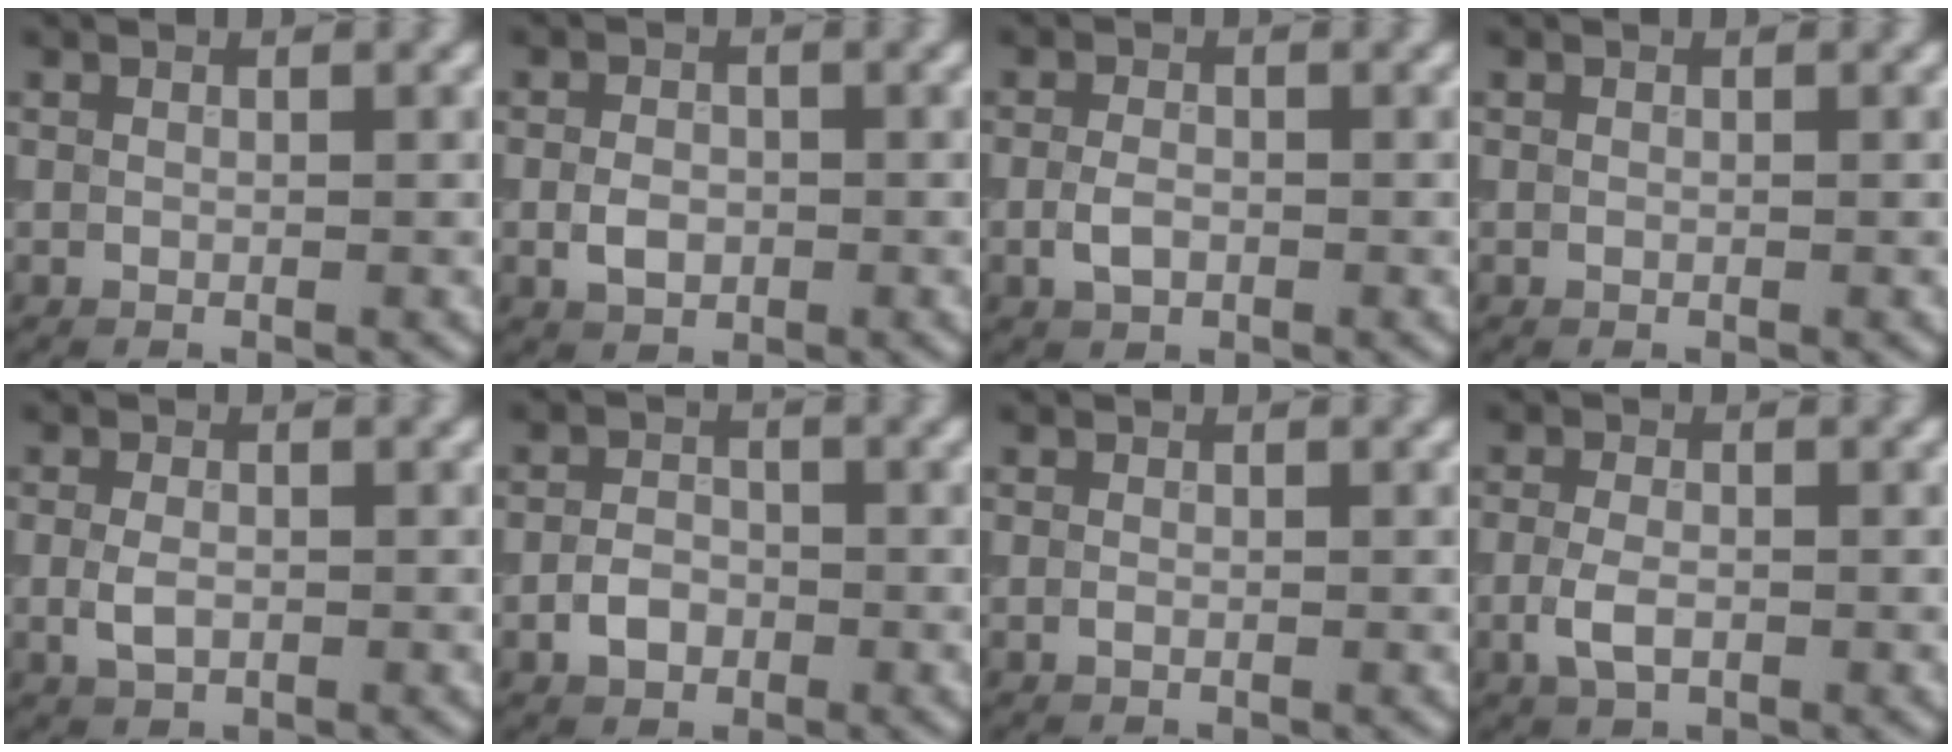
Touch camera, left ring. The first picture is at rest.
{"total": 2.4, "force": [-0.6, 1.7, 1.5], "torque": [-0.028, -0.001, -0.015]}
{"total": 2.0, "force": [-0.6, 1.2, 1.4], "torque": [-0.029, 0.000, -0.014]}
{"total": 0.0}
{"total": 2.0, "force": [-0.3, 1.3, 1.5], "torque": [-0.035, -0.002, -0.006]}
{"total": 2.5, "force": [-1.1, 1.8, 1.3], "torque": [-0.020, 0.004, -0.025]}
{"total": 0.5, "force": [-0.2, 0.3, 0.4], "torque": [-0.009, -0.002, -0.002]}
{"total": 2.6, "force": [-0.8, 1.4, 2.0], "torque": [-0.044, -0.003, -0.018]}